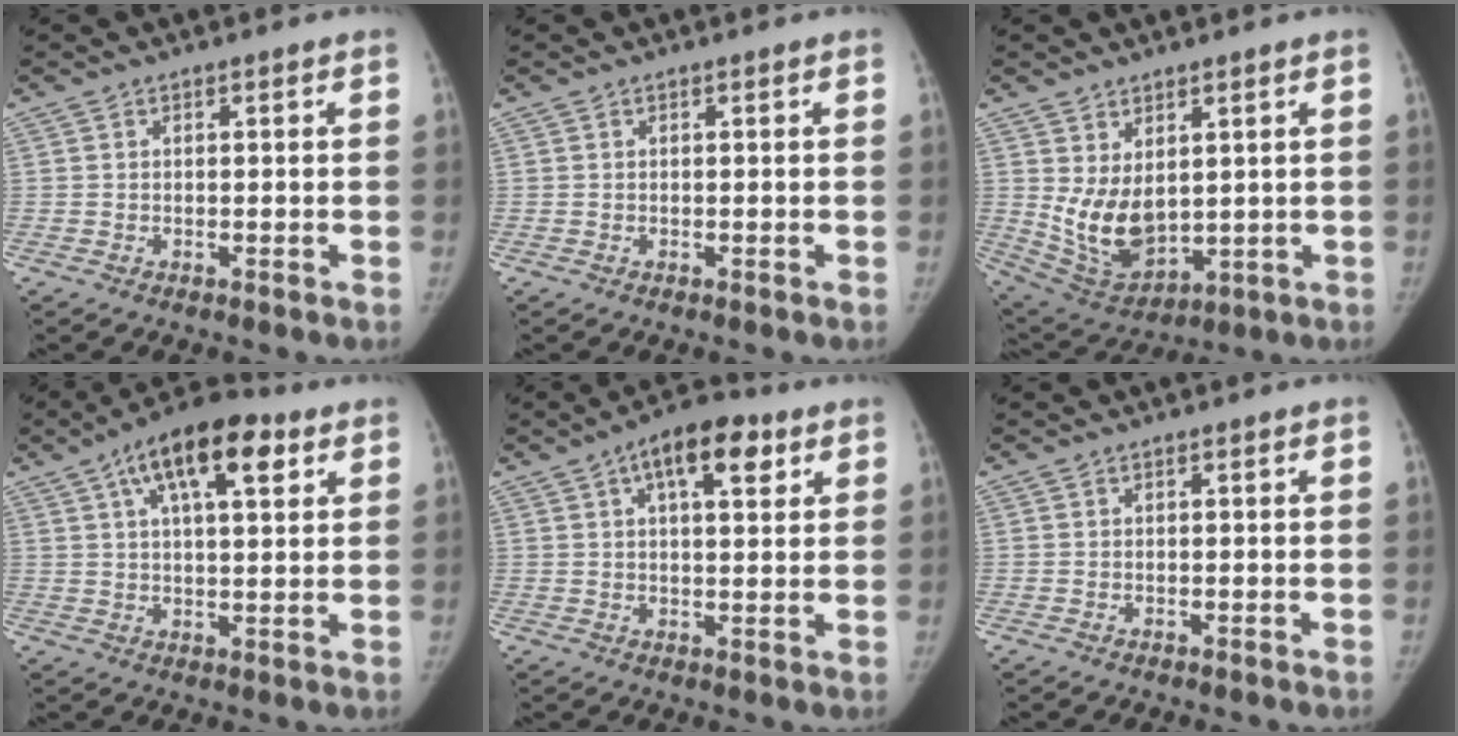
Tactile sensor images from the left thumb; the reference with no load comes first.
{"total": 0.0}
{"total": 10.6, "force": [1.8, 6.4, 8.2], "torque": [-0.128, -0.026, 0.060]}
{"total": 14.2, "force": [6.6, 5.8, 11.2], "torque": [-0.158, 0.000, 0.097]}
{"total": 10.6, "force": [4.9, 4.6, 8.2], "torque": [-0.102, 0.000, 0.069]}
{"total": 0.0}